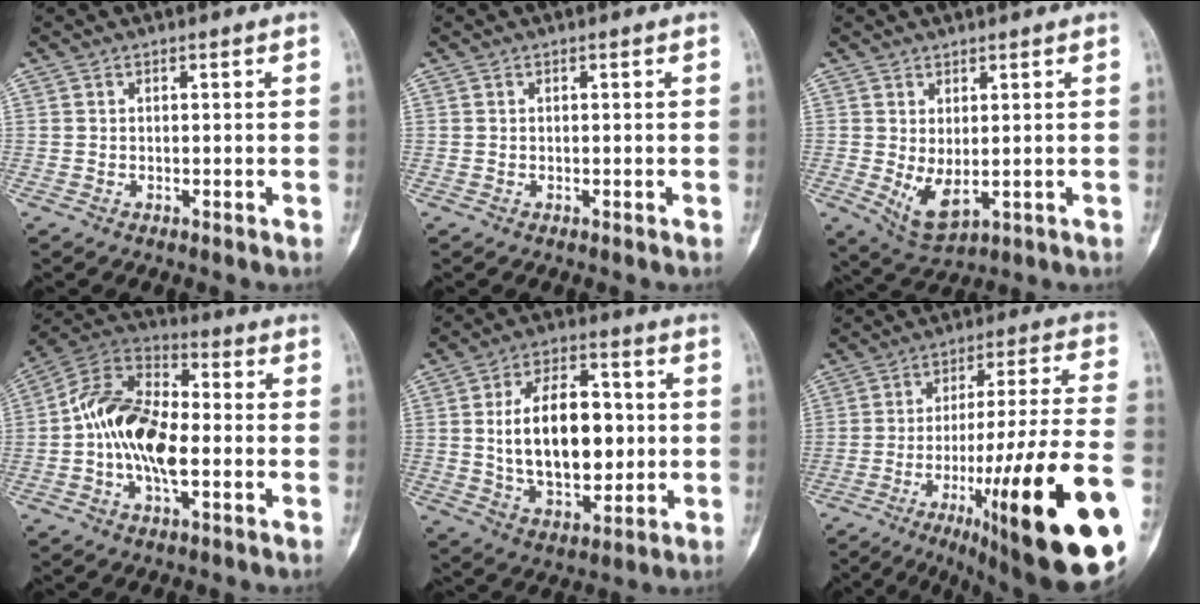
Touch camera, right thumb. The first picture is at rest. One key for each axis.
{"total": 0.0}
{"total": 5.8, "fx": -0.2, "fy": 2.9, "fz": 5.1, "tx": -0.086, "ty": -0.010, "tz": 0.015}
{"total": 16.2, "fx": -1.9, "fy": 8.7, "fz": 13.5, "tx": -0.241, "ty": 0.032, "tz": -0.044}
{"total": 18.0, "fx": 0.9, "fy": 10.5, "fz": 14.6, "tx": -0.209, "ty": 0.004, "tz": 0.022}
{"total": 29.7, "fx": -12.0, "fy": 4.5, "fz": 26.9, "tx": -0.350, "ty": 0.042, "tz": -0.173}